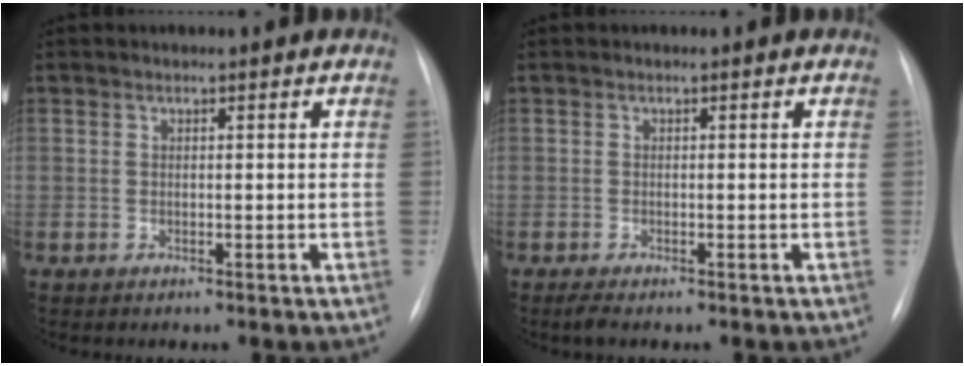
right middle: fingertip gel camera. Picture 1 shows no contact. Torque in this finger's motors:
{"motor_torque": [0.08, -0.11, 0.00, 0.00]}